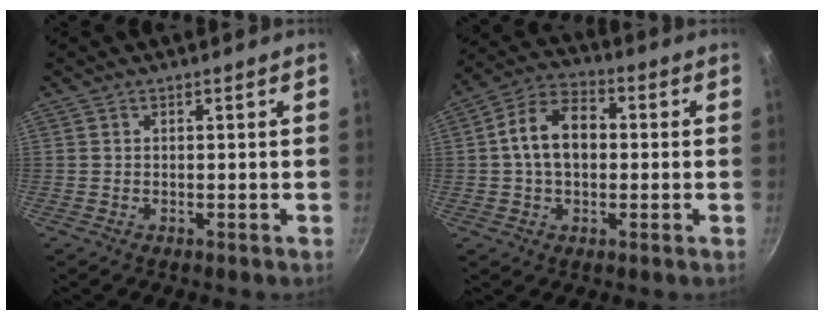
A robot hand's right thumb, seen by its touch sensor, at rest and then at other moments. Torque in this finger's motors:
{"motor_torque": [-0.78, 0.94, 0.42, 0.02, 0.13]}